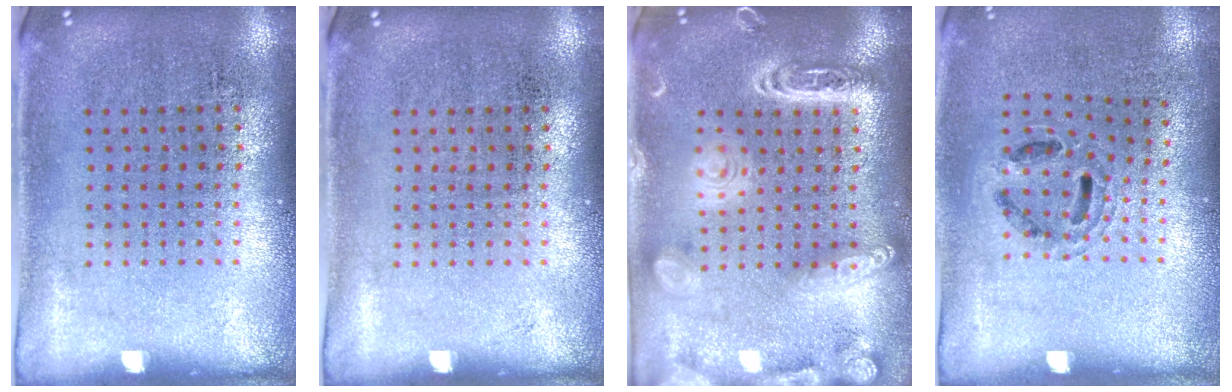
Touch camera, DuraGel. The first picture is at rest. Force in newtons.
{"total": 0.0}
{"total": 2.8, "press": 2.8, "slide": 0.3}
{"total": 0.9, "press": 0.8, "slide": 0.3}